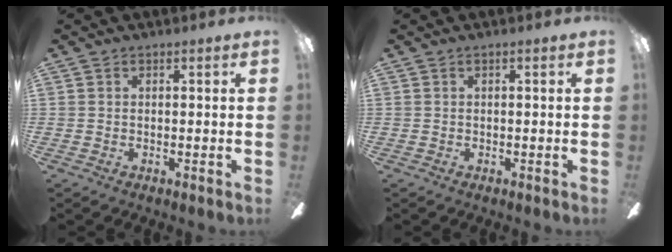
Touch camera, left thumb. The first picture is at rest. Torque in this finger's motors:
{"motor_torque": [0.00, 0.00, 0.00, 0.00, 0.00]}